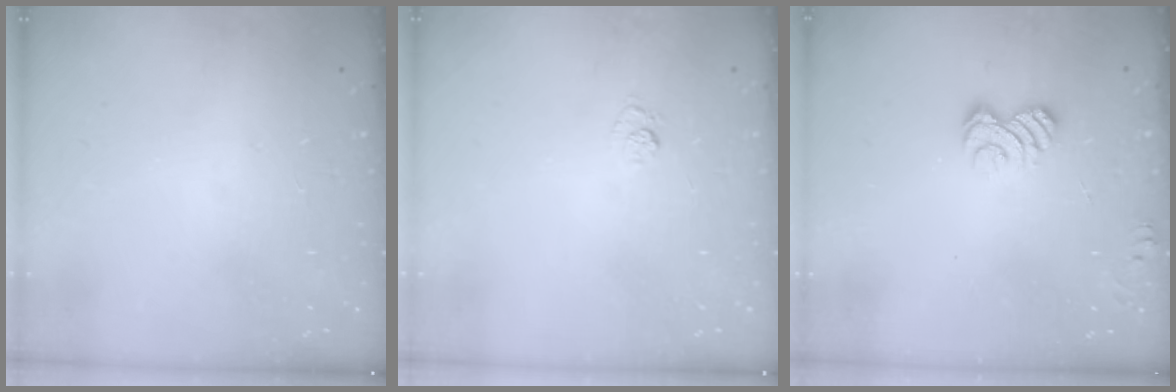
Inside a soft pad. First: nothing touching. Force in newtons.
{"total": 5.6, "press": 5.4, "slide": 1.4}
{"total": 6.0, "press": 5.8, "slide": 1.3}